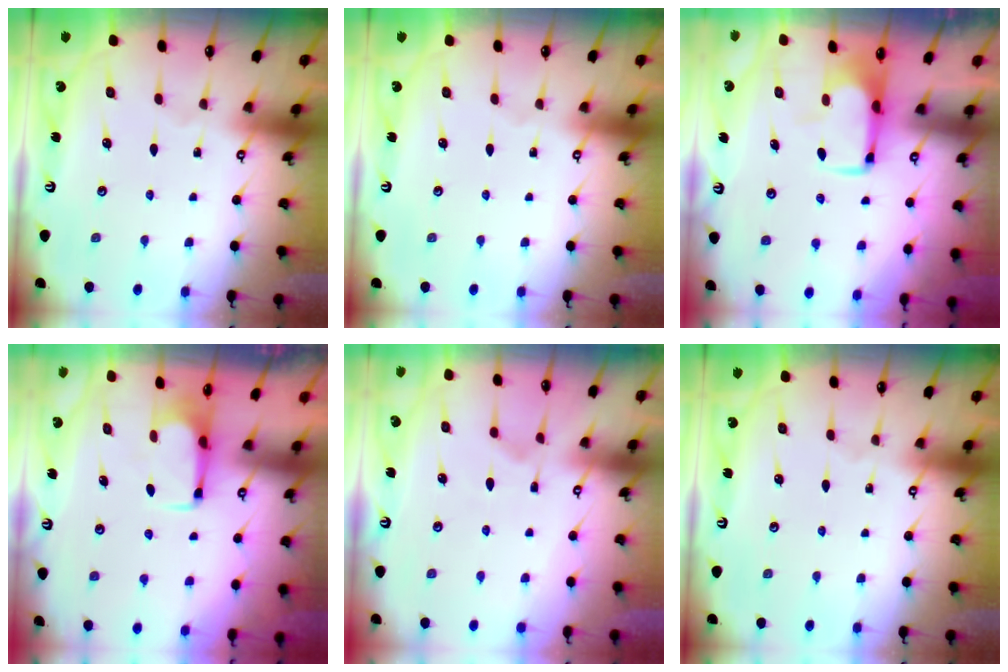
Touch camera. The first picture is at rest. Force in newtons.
{"total": 0.0}
{"total": 2.0, "press": 1.9, "slide": 0.4}
{"total": 2.8, "press": 2.8, "slide": 0.5}
{"total": 6.3, "press": 6.1, "slide": 1.4}
{"total": 0.0}